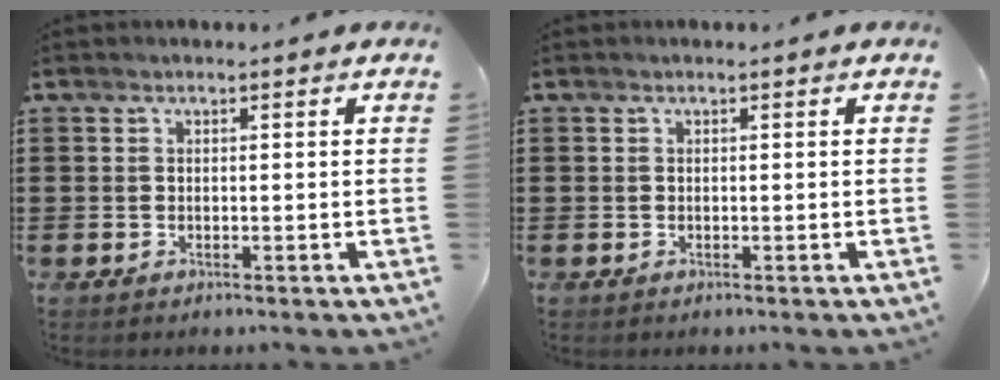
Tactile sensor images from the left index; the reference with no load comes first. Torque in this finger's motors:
{"motor_torque": [-0.01, -0.01, 0.00, 0.00]}